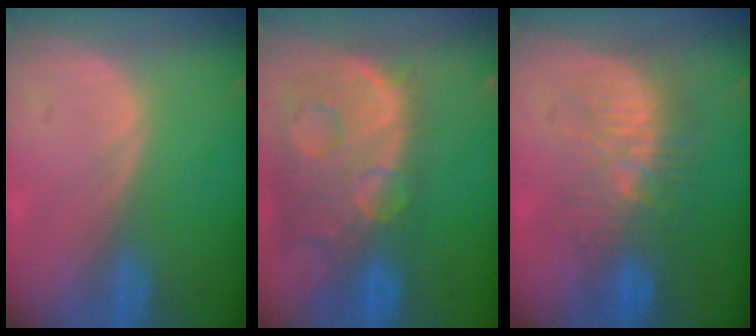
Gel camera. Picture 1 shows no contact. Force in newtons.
{"total": 14.1, "press": 11.5, "slide": 8.2}
{"total": 9.1, "press": 8.8, "slide": 2.3}